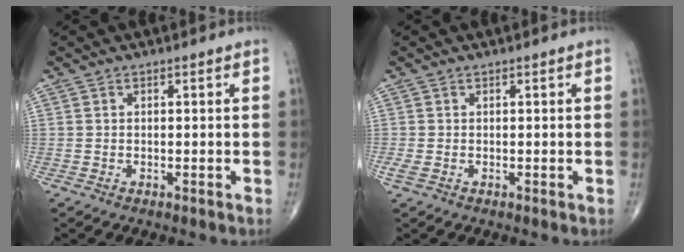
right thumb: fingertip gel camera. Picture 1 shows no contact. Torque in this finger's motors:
{"motor_torque": [-0.41, 0.11, -0.36, -0.08, 0.06]}